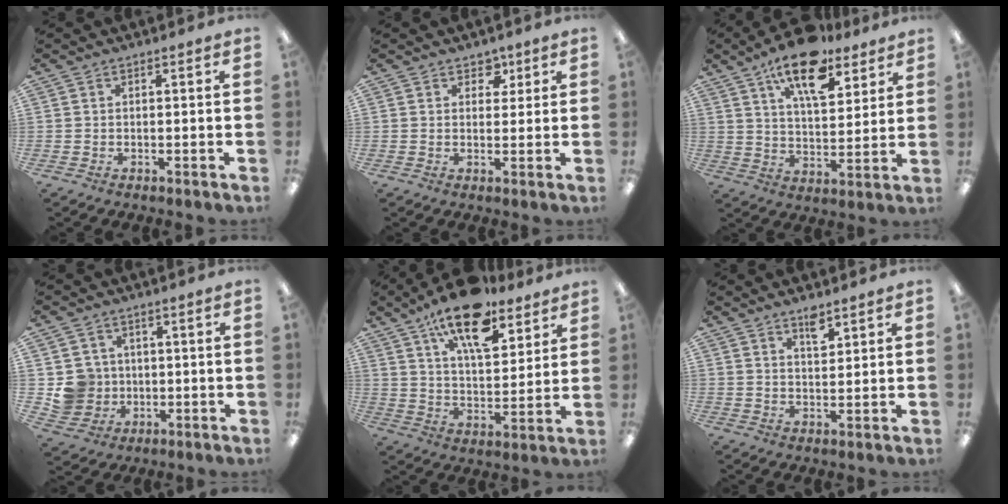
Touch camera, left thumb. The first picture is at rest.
{"total": 3.6, "force": [2.1, 2.7, 1.1], "torque": [0.004, -0.008, 0.032]}
{"total": 16.0, "force": [10.9, 6.7, 9.6], "torque": [-0.157, -0.050, 0.187]}
{"total": 7.4, "force": [0.1, 7.3, 1.1], "torque": [-0.032, 0.010, 0.014]}
{"total": 17.6, "force": [12.2, 7.2, 10.5], "torque": [-0.177, -0.059, 0.208]}
{"total": 4.5, "force": [3.3, 1.6, 2.6], "torque": [-0.034, -0.017, 0.055]}